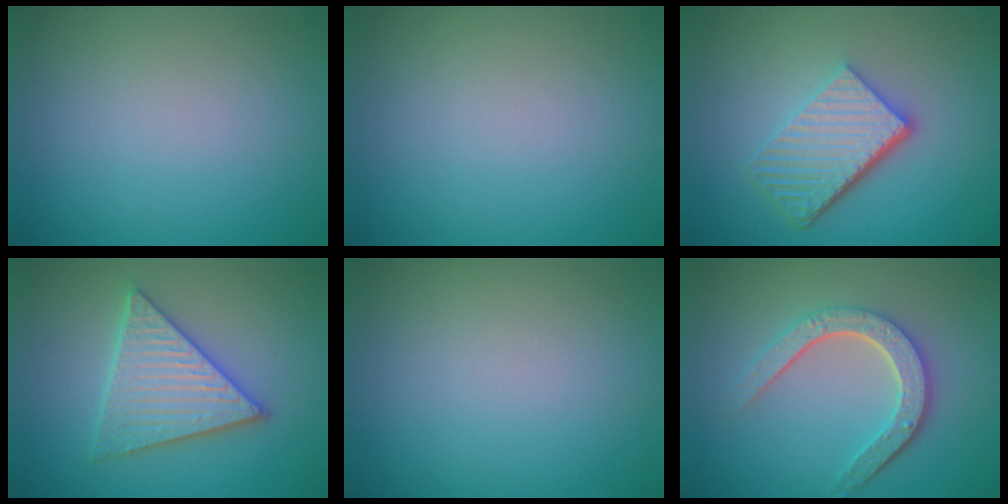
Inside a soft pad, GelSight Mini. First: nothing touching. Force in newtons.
{"total": 0.0}
{"total": 6.0, "press": 4.1, "slide": 4.3}
{"total": 5.7, "press": 5.6, "slide": 0.8}
{"total": 0.0}
{"total": 4.8, "press": 3.6, "slide": 3.1}